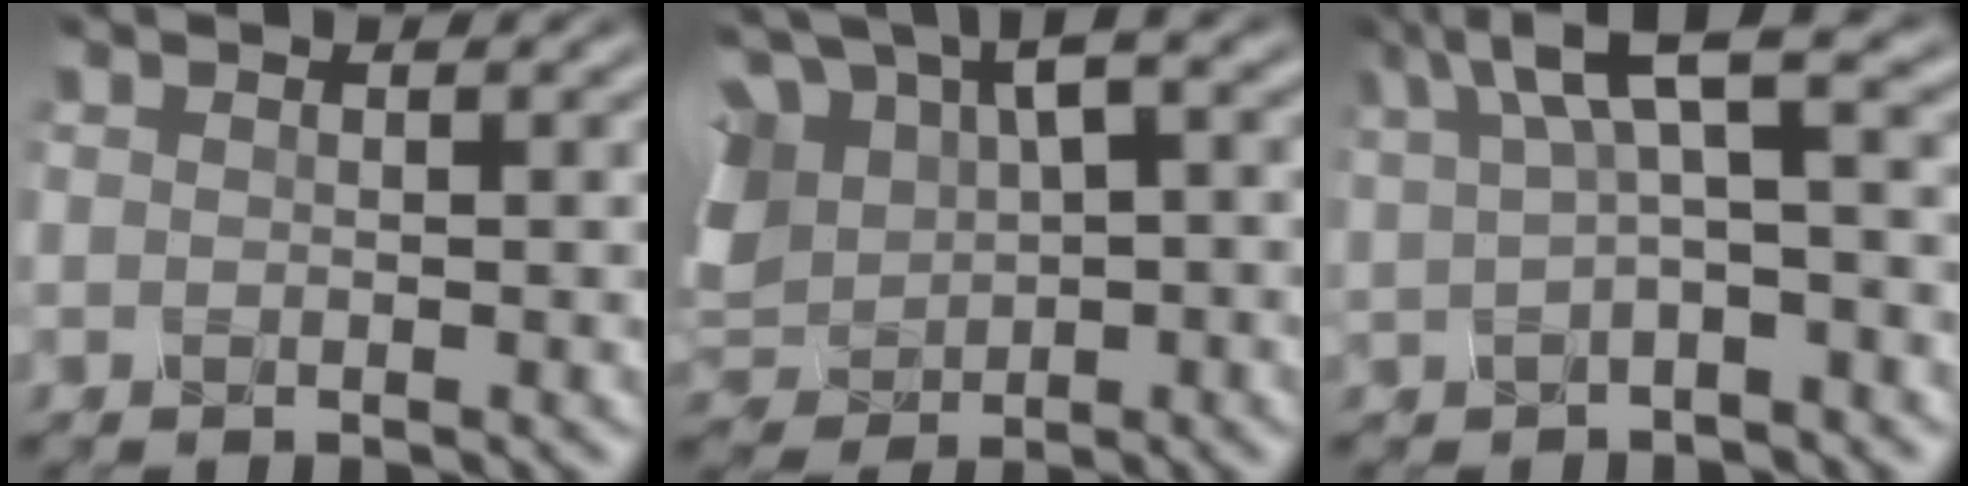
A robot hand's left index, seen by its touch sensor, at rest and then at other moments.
{"total": 9.4, "force": [2.0, 5.8, 7.2], "torque": [-0.174, 0.013, 0.037]}
{"total": 5.6, "force": [2.1, 1.5, 5.0], "torque": [-0.085, 0.021, 0.034]}